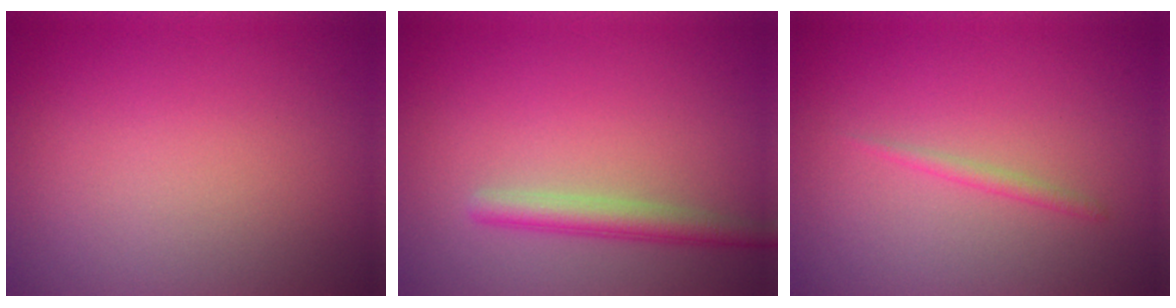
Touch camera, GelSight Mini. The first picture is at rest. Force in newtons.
{"total": 2.6, "press": 2.6, "slide": 0.1}
{"total": 0.9, "press": 0.9, "slide": 0.1}